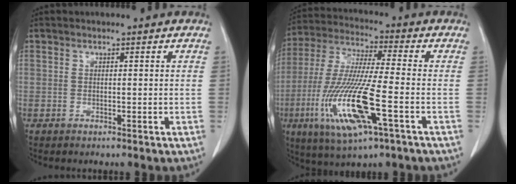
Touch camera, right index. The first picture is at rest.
{"total": 16.8, "force": [-5.7, 1.8, 15.7], "torque": [-0.331, -0.026, -0.103]}